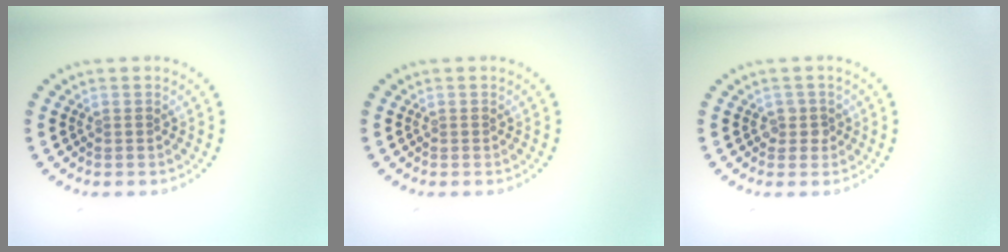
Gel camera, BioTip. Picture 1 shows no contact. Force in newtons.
{"total": 0.0}
{"total": 1.1, "press": 1.0, "slide": 0.5}